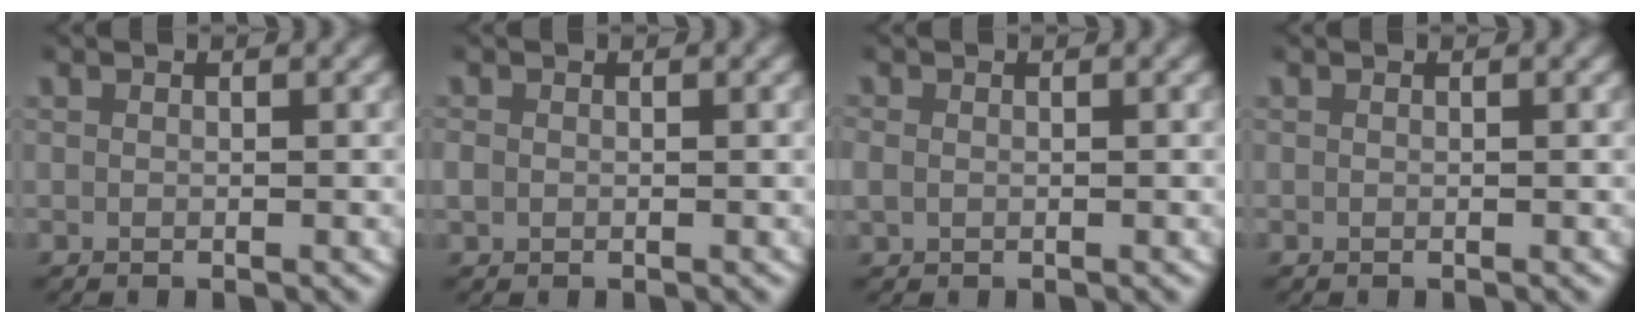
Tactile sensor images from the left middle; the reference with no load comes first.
{"total": 1.3, "force": [-0.2, 1.1, 0.5], "torque": [-0.021, -0.001, -0.002]}
{"total": 1.5, "force": [-0.1, 1.3, 0.6], "torque": [-0.026, -0.002, 0.002]}
{"total": 0.0}